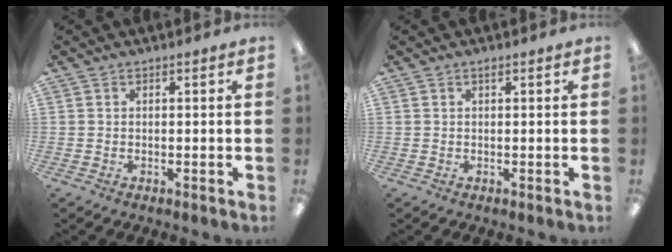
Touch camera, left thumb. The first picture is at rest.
{"total": 0.5, "force": [0.4, 0.1, 0.3], "torque": [-0.008, 0.004, 0.007]}